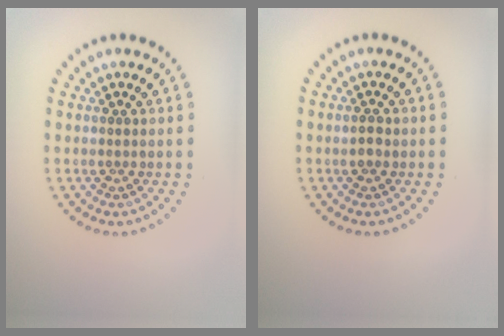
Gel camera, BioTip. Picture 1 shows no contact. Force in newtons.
{"total": 1.0, "press": 1.0, "slide": 0.1}